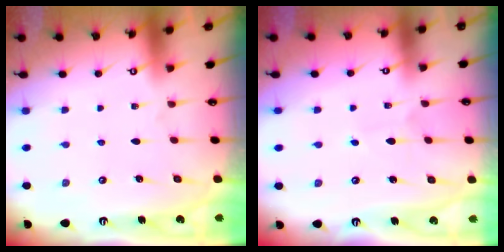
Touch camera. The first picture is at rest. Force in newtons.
{"total": 3.8, "press": 3.8, "slide": 0.5}